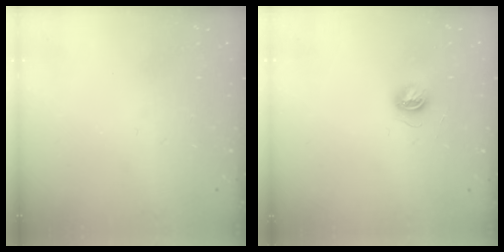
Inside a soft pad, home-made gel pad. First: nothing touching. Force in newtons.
{"total": 5.6, "press": 5.6, "slide": 0.5}